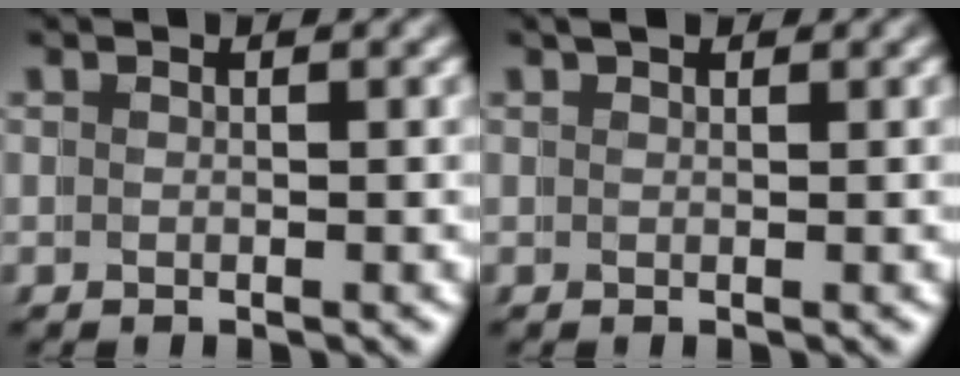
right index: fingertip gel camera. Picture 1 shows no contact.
{"total": 1.0, "force": [0.9, -0.2, 0.4], "torque": [-0.004, 0.003, 0.014]}